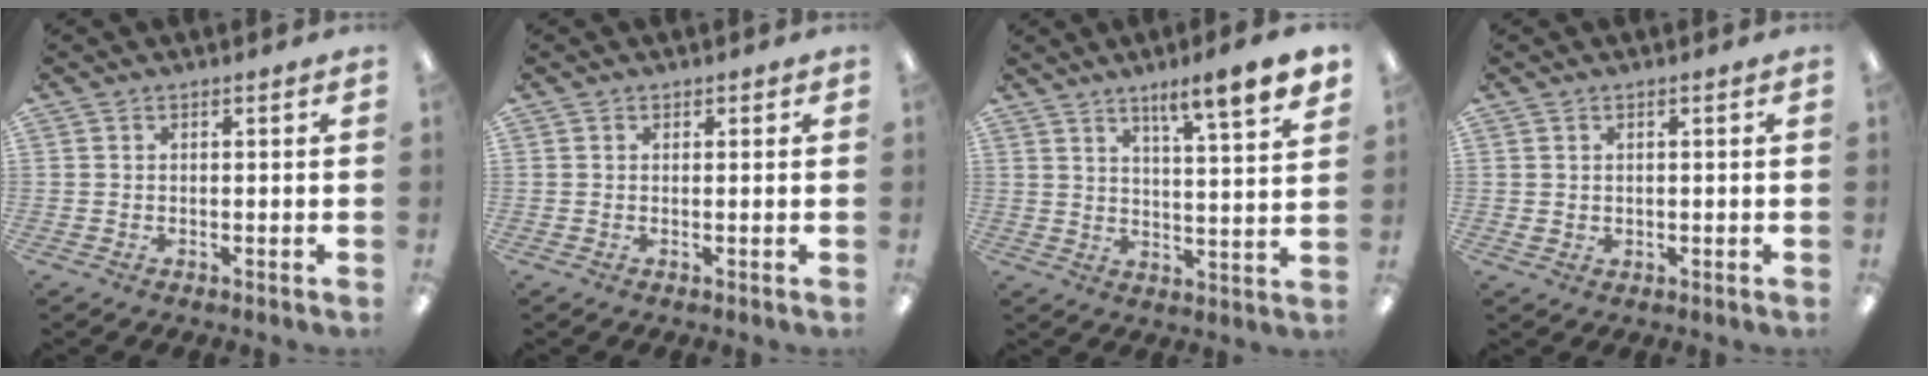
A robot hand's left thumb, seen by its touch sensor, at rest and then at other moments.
{"total": 0.5, "force": [0.1, 0.5, 0.2], "torque": [0.004, 0.000, 0.000]}
{"total": 8.9, "force": [6.8, 0.3, 5.8], "torque": [-0.082, -0.048, 0.107]}
{"total": 1.5, "force": [0.7, 1.3, 0.3], "torque": [-0.008, 0.005, 0.010]}